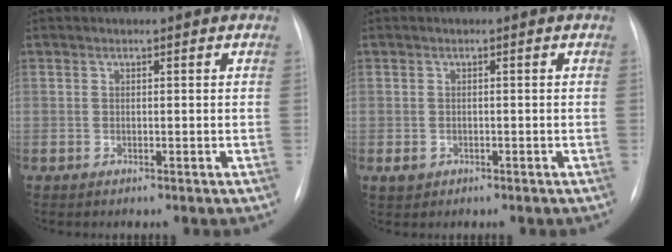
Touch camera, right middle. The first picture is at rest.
{"total": 1.4, "force": [-0.5, 1.2, 0.5], "torque": [-0.007, 0.002, -0.002]}